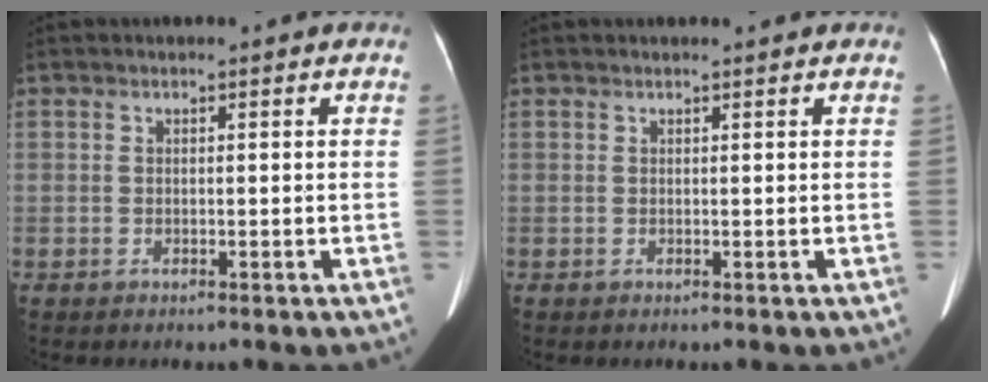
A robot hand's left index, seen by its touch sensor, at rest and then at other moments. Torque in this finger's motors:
{"motor_torque": [0.07, -0.22, 0.02, 0.01]}